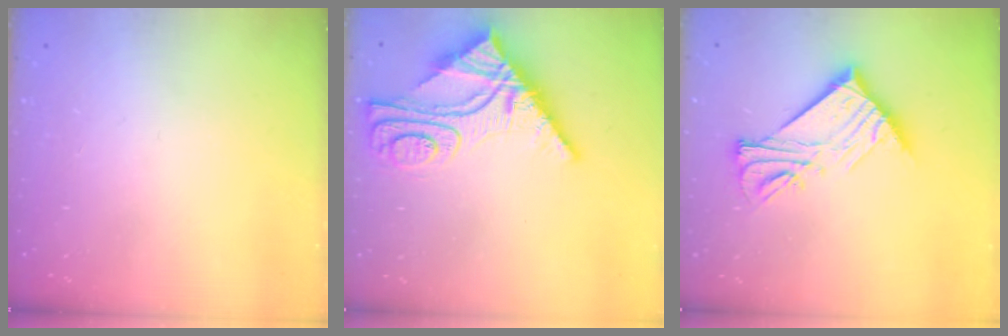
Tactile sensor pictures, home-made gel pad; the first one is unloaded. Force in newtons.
{"total": 15.2, "press": 15.1, "slide": 1.6}
{"total": 14.7, "press": 14.7, "slide": 0.4}